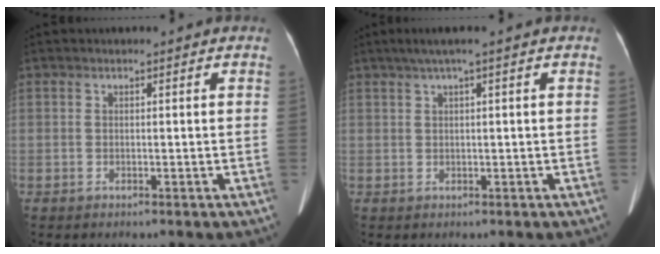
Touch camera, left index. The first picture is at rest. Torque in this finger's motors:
{"motor_torque": [0.10, 0.22, -0.20, 0.07]}